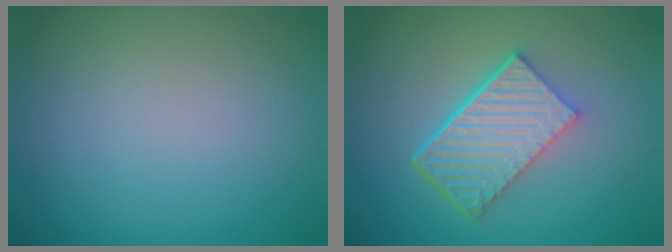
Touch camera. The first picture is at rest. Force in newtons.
{"total": 6.2, "press": 4.2, "slide": 4.6}